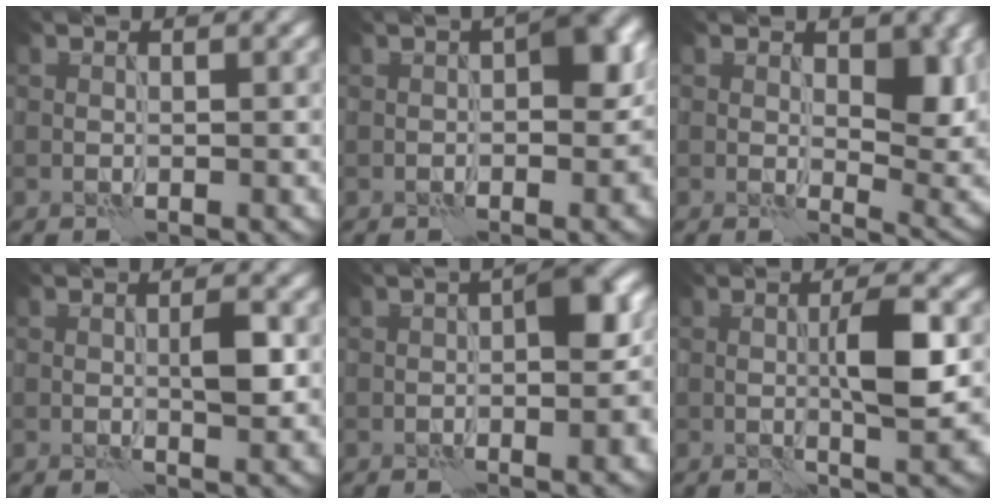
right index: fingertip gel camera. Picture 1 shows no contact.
{"total": 4.8, "force": [-0.3, 2.1, 4.3], "torque": [-0.037, 0.015, -0.011]}
{"total": 5.4, "force": [1.5, 3.0, 4.3], "torque": [-0.048, -0.012, 0.026]}
{"total": 2.7, "force": [0.0, 0.6, 2.6], "torque": [-0.048, 0.002, 0.000]}
{"total": 5.8, "force": [-0.6, 1.7, 5.5], "torque": [-0.070, 0.016, -0.015]}
{"total": 5.4, "force": [0.1, 0.9, 5.3], "torque": [-0.092, 0.006, 0.001]}